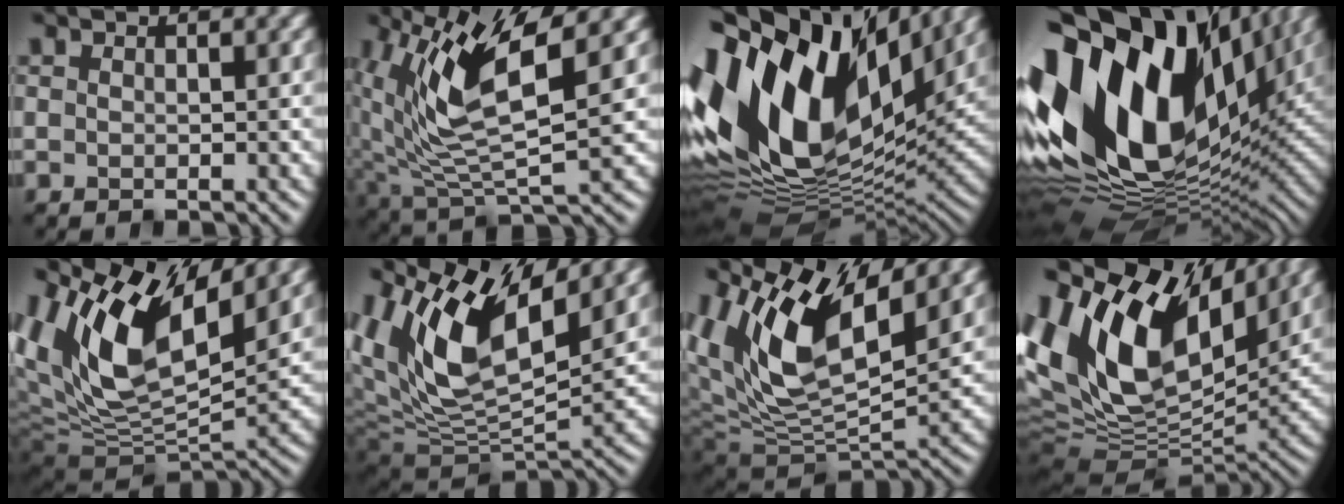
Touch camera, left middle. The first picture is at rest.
{"total": 9.4, "force": [3.7, 3.3, 8.0], "torque": [-0.165, -0.001, 0.070]}
{"total": 19.3, "force": [6.5, 10.7, 14.7], "torque": [-0.324, 0.026, 0.100]}
{"total": 20.4, "force": [5.2, 11.7, 15.8], "torque": [-0.329, 0.010, 0.084]}
{"total": 13.6, "force": [5.5, 6.5, 10.6], "torque": [-0.200, 0.022, 0.097]}
{"total": 12.1, "force": [5.3, 5.5, 9.4], "torque": [-0.180, 0.013, 0.095]}
{"total": 12.0, "force": [5.3, 5.3, 9.4], "torque": [-0.180, 0.012, 0.094]}
{"total": 16.6, "force": [6.2, 9.5, 12.1], "torque": [-0.240, 0.039, 0.097]}